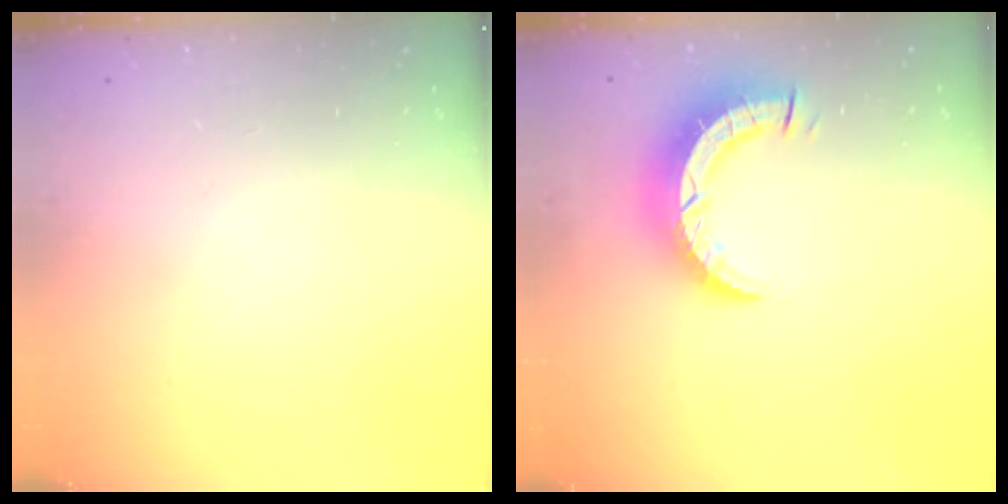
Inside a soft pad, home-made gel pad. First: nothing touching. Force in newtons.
{"total": 8.6, "press": 8.5, "slide": 0.9}